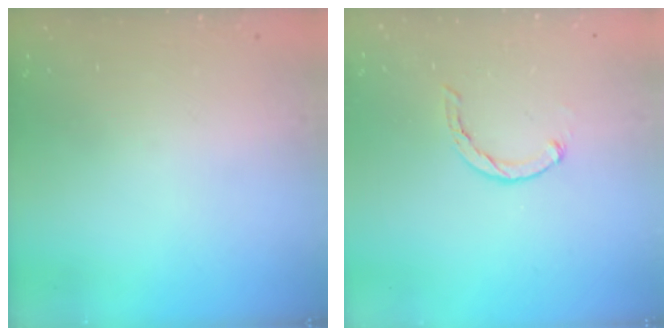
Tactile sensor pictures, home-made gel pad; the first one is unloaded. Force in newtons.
{"total": 1.1, "press": 1.1, "slide": 0.2}